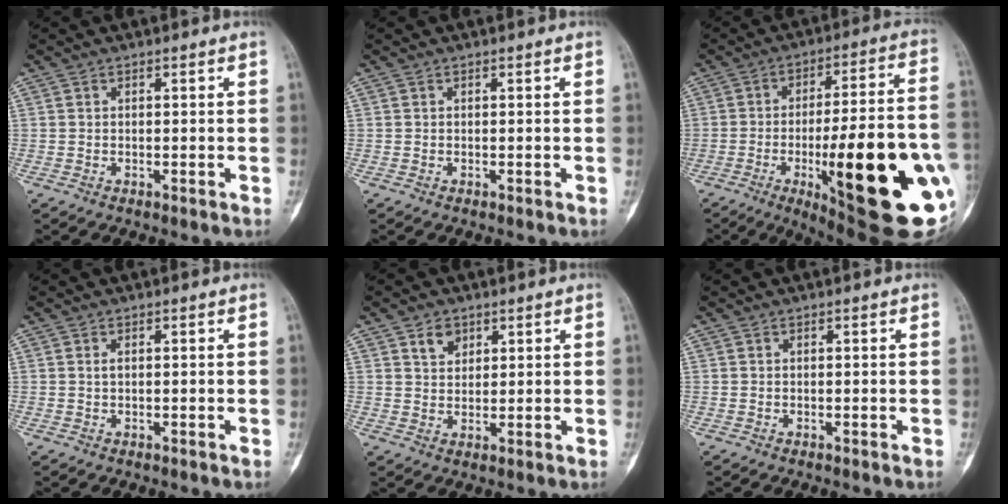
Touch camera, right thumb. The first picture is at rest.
{"total": 0.0}
{"total": 32.3, "force": [-8.2, 8.3, 30.1], "torque": [-0.360, -0.004, -0.107]}
{"total": 0.5, "force": [0.1, 0.2, 0.5], "torque": [-0.006, 0.001, 0.000]}
{"total": 3.7, "force": [2.1, 2.7, 1.5], "torque": [-0.010, -0.015, 0.038]}
{"total": 0.0}